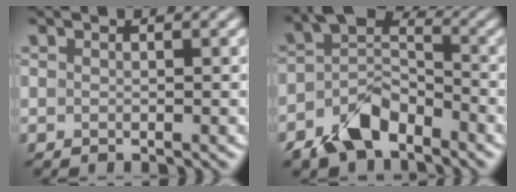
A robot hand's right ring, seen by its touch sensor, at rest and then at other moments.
{"total": 6.0, "force": [-3.6, 3.4, 3.3], "torque": [-0.058, 0.007, -0.082]}